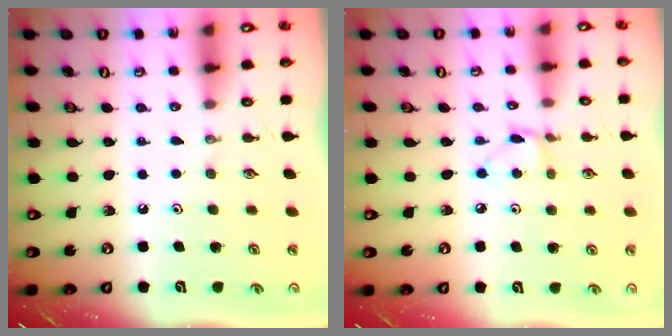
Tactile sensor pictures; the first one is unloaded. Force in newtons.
{"total": 4.0, "press": 4.0, "slide": 0.5}